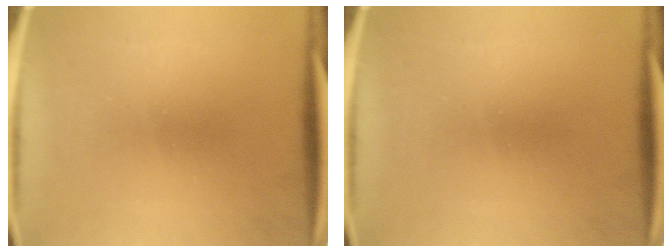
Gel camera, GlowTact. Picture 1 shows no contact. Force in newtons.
{"total": 0.0}